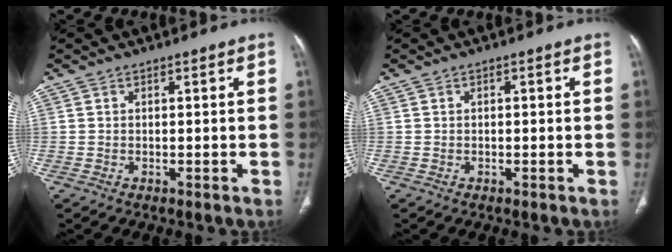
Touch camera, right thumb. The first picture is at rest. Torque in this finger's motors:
{"motor_torque": [-0.11, 0.22, -0.07, 0.42, 0.05]}